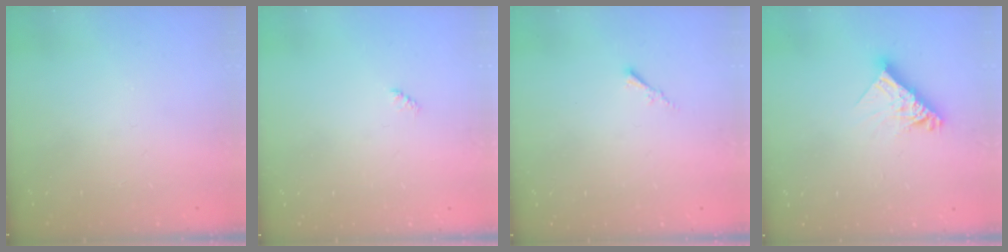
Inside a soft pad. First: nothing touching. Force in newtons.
{"total": 1.9, "press": 1.9, "slide": 0.4}
{"total": 0.5, "press": 0.4, "slide": 0.3}
{"total": 11.5, "press": 11.4, "slide": 1.1}